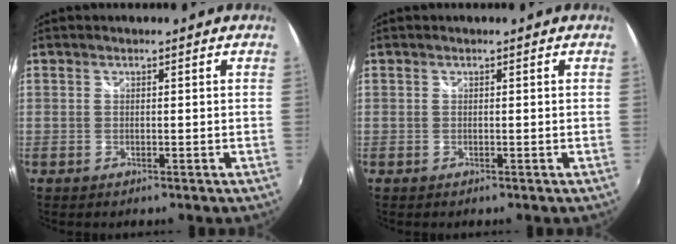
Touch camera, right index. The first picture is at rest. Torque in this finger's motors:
{"motor_torque": [0.02, 0.02, 0.00, 0.00]}